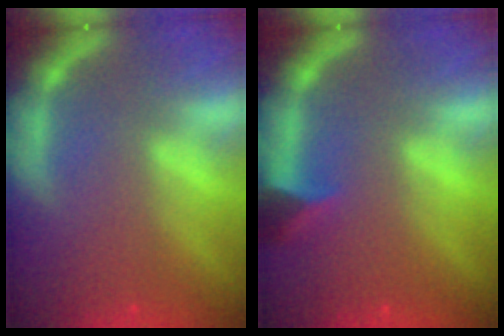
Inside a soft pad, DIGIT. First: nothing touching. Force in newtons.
{"total": 2.4}